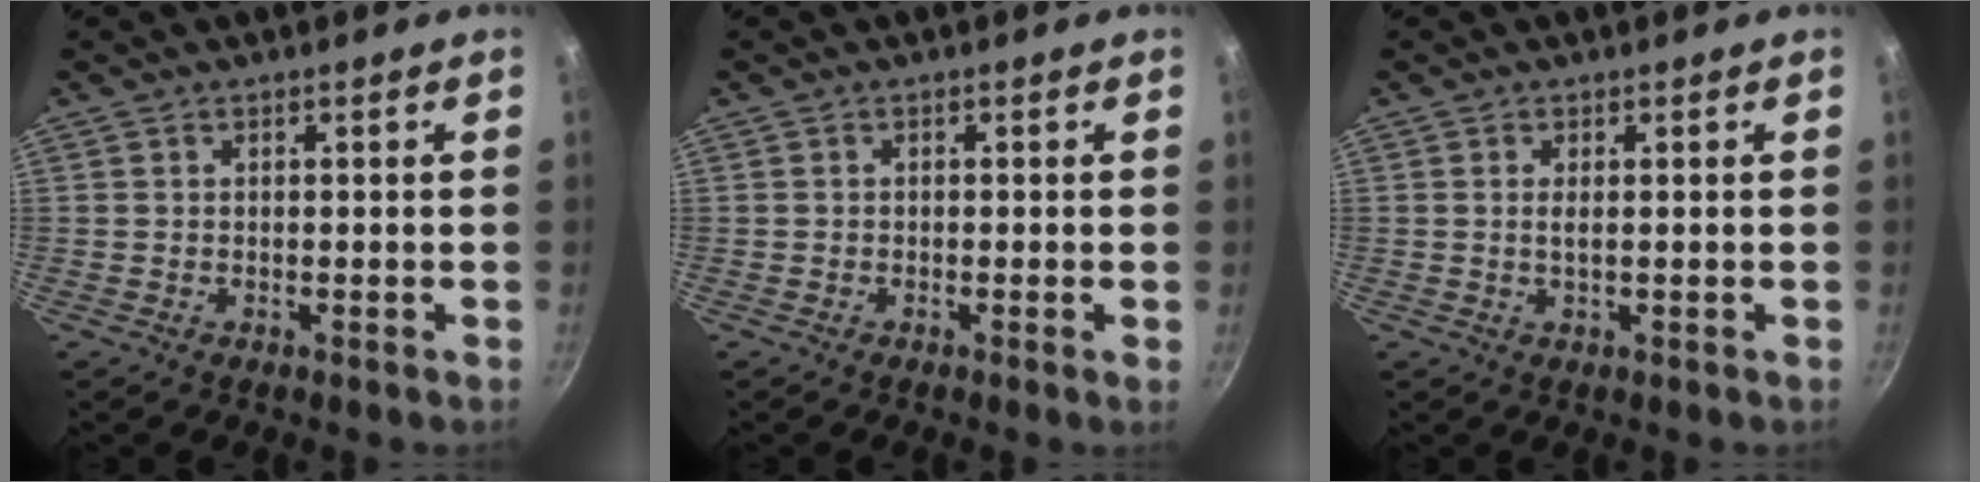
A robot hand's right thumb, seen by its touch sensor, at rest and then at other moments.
{"total": 0.7, "force": [-0.3, -0.1, 0.6], "torque": [-0.012, -0.001, -0.009]}
{"total": 1.3, "force": [0.2, 0.3, 1.2], "torque": [-0.027, -0.002, 0.002]}